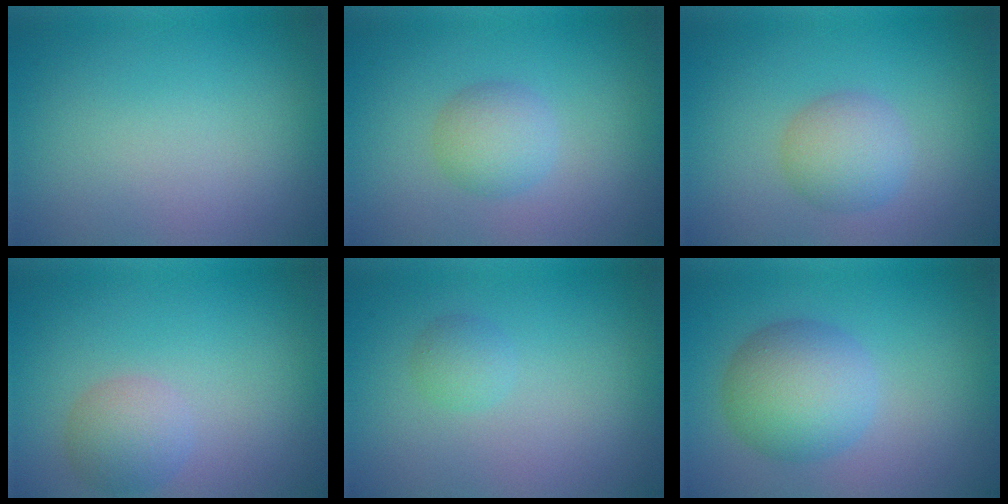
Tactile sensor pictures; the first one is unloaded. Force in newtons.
{"total": 2.7, "press": 2.7, "slide": 0.1}
{"total": 3.2, "press": 3.2, "slide": 0.0}
{"total": 2.7, "press": 2.7, "slide": 0.1}
{"total": 1.3, "press": 1.3, "slide": 0.1}
{"total": 5.5, "press": 5.5, "slide": 0.1}